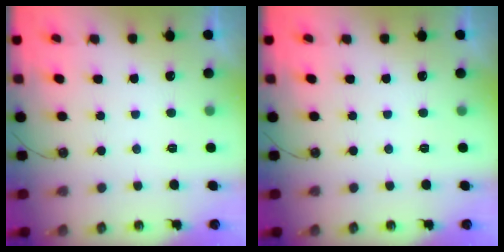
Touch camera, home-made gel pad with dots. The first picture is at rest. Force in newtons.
{"total": 0.0}